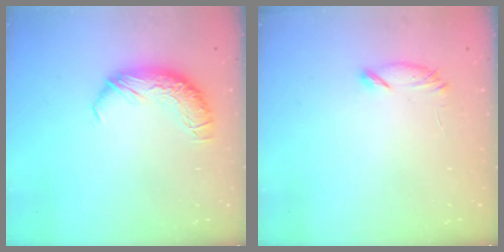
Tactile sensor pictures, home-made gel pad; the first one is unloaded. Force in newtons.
{"total": 7.2, "press": 7.1, "slide": 0.9}